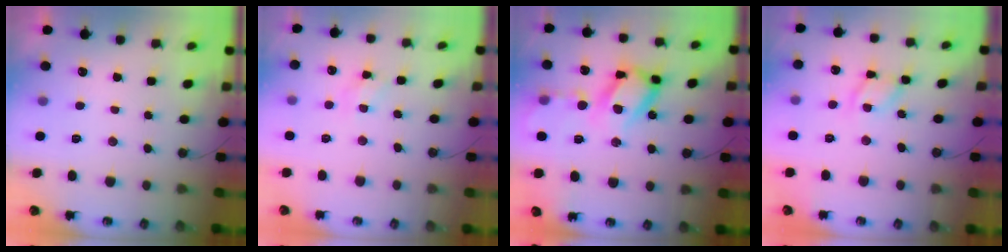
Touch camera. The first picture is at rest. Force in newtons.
{"total": 5.1, "press": 5.0, "slide": 0.4}
{"total": 17.9, "press": 17.7, "slide": 2.3}
{"total": 11.0, "press": 11.0, "slide": 0.7}